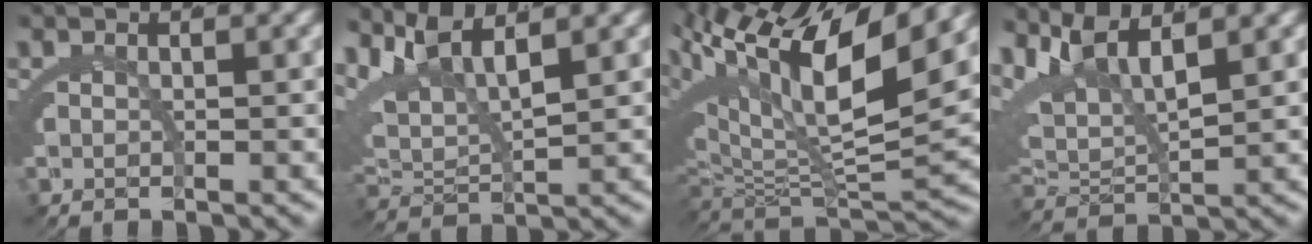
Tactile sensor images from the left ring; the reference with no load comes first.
{"total": 8.5, "force": [3.5, 5.6, 5.3], "torque": [-0.137, -0.001, 0.059]}
{"total": 14.6, "force": [5.5, 6.7, 11.7], "torque": [-0.200, 0.019, 0.086]}
{"total": 9.2, "force": [3.1, 6.4, 5.8], "torque": [-0.150, -0.008, 0.056]}